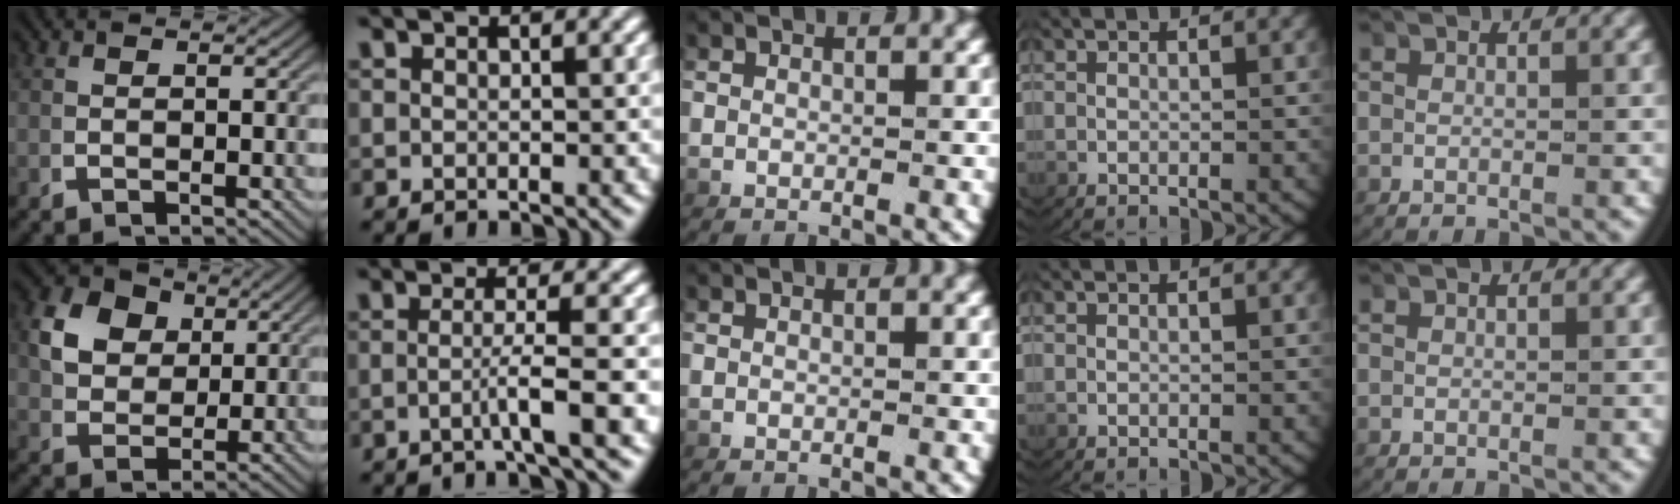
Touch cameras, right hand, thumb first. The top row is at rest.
{"thumb": {"total": 9.1, "force": [3.1, 7.1, 4.8], "torque": [-0.108, -0.009, 0.057]}, "index": {"total": 3.1, "force": [-1.2, -1.2, 2.5], "torque": [-0.043, -0.006, -0.018]}}